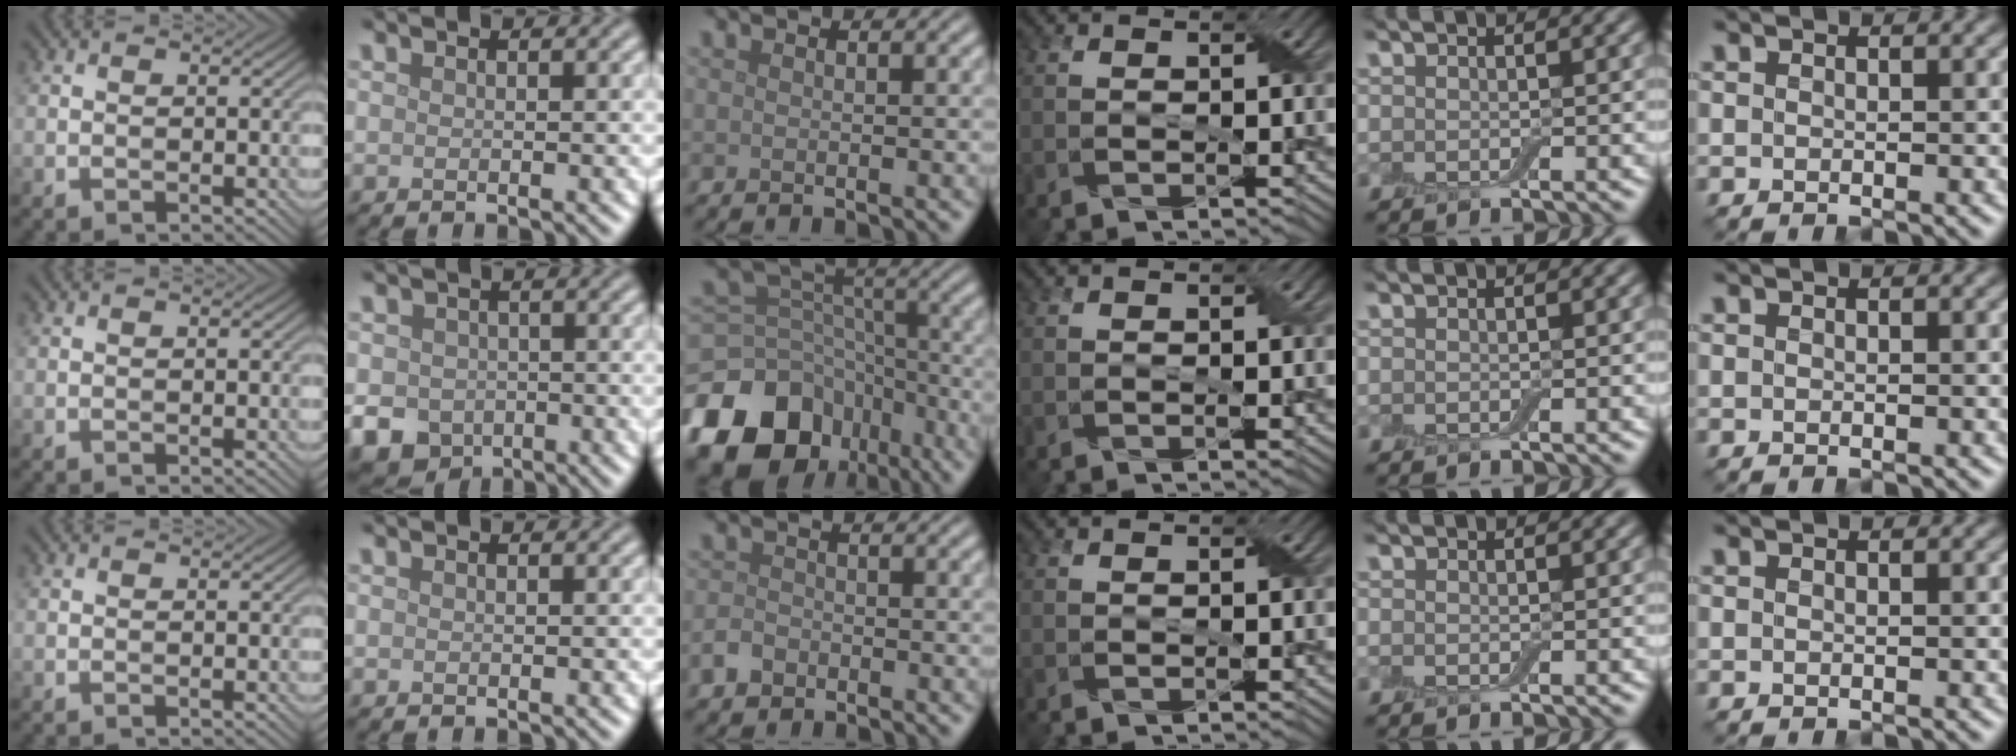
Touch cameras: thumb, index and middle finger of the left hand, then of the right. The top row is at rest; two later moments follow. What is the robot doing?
{"motion": "fold", "object": "aluminum foil"}